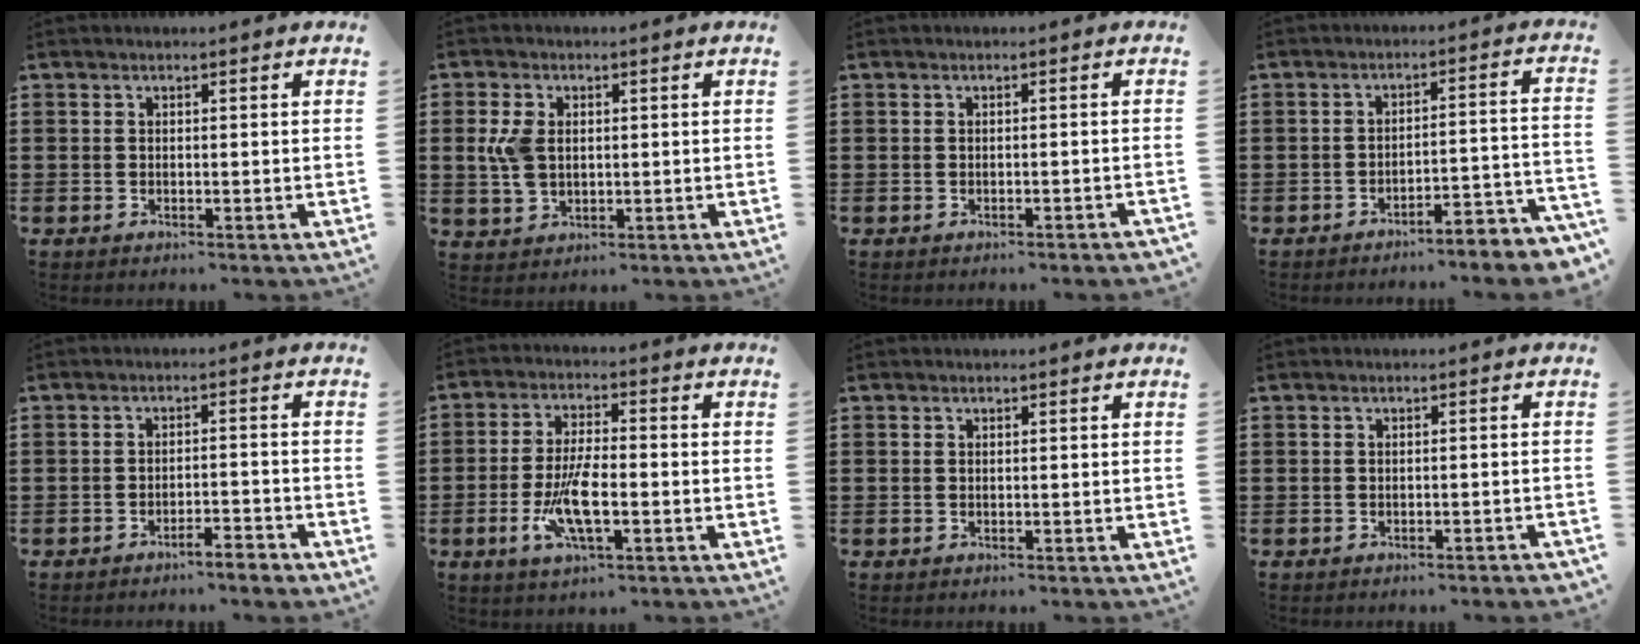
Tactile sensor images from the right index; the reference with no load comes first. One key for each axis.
{"total": 5.0, "fx": 0.5, "fy": 3.3, "fz": 3.7, "tx": -0.102, "ty": 0.003, "tz": 0.002}
{"total": 0.8, "fx": -0.7, "fy": -0.1, "fz": 0.4, "tx": -0.008, "ty": -0.004, "tz": -0.013}
{"total": 3.9, "fx": -3.7, "fy": -0.3, "fz": 1.1, "tx": -0.023, "ty": -0.015, "tz": -0.080}
{"total": 2.9, "fx": -2.8, "fy": -0.1, "fz": 0.9, "tx": -0.017, "ty": 0.000, "tz": -0.058}
{"total": 8.1, "fx": -2.4, "fy": 2.3, "fz": 7.4, "tx": -0.160, "ty": -0.014, "tz": -0.046}
{"total": 0.0}
{"total": 0.9, "fx": -0.8, "fy": -0.1, "fz": 0.4, "tx": -0.008, "ty": -0.004, "tz": -0.015}